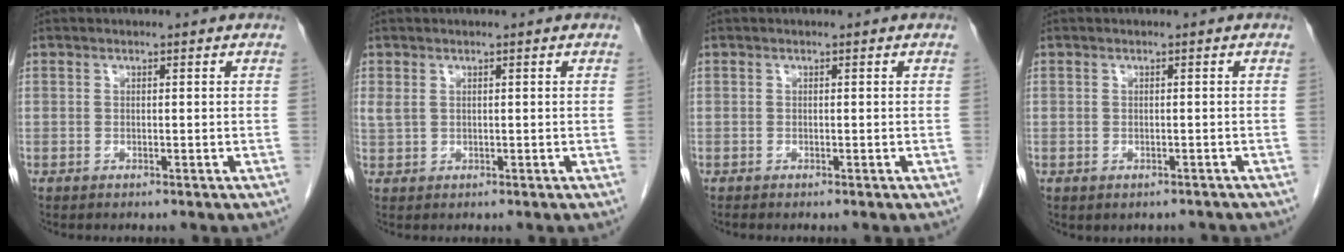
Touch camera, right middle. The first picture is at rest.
{"total": 1.7, "force": [0.7, 1.0, 1.1], "torque": [-0.034, 0.011, 0.025]}
{"total": 0.0}
{"total": 2.0, "force": [-1.6, 1.0, 0.9], "torque": [-0.018, -0.001, -0.013]}